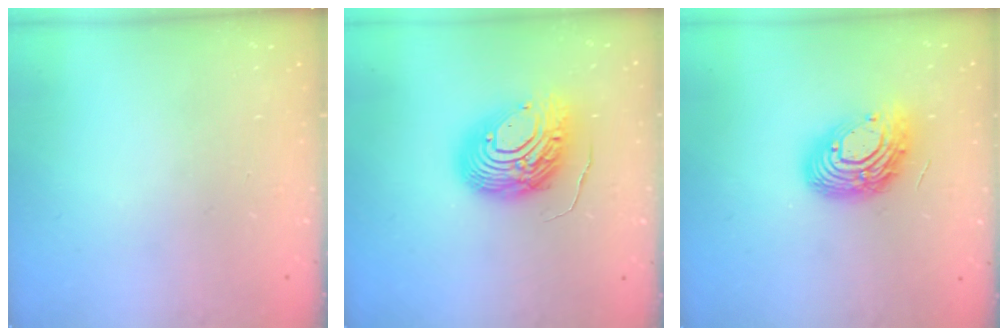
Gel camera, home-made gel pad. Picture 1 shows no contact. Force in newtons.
{"total": 13.5, "press": 13.4, "slide": 1.7}
{"total": 15.0, "press": 15.0, "slide": 1.2}